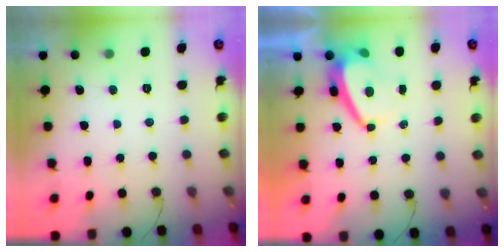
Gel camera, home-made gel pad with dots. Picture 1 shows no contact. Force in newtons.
{"total": 4.3, "press": 4.2, "slide": 0.5}